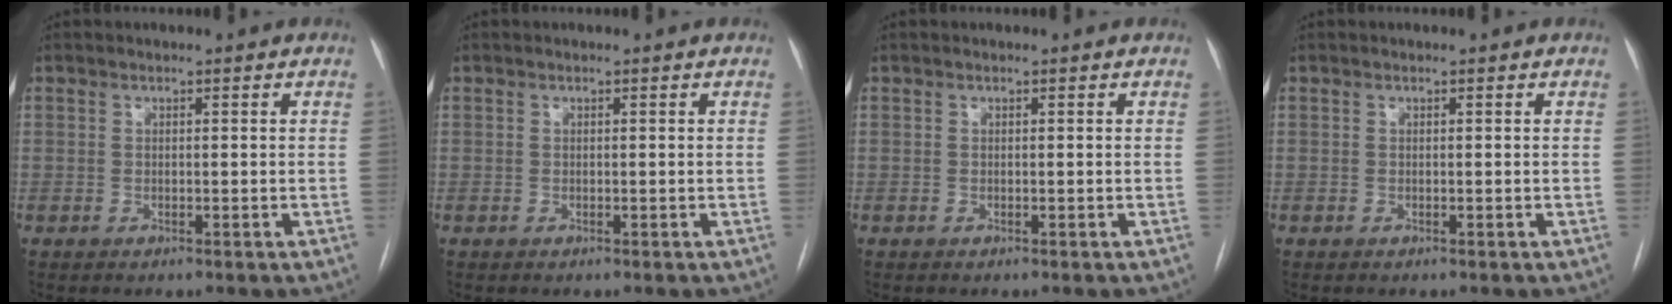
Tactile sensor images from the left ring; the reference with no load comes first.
{"total": 0.0}
{"total": 0.0}
{"total": 0.0}